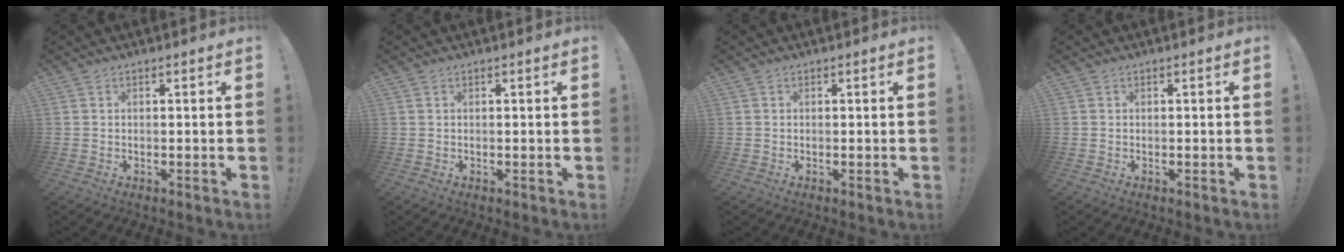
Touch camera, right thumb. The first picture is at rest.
{"total": 0.0}
{"total": 0.0}
{"total": 0.0}